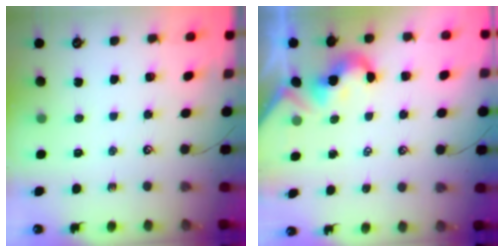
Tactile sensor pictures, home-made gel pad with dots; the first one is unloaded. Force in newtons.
{"total": 2.1, "press": 2.1, "slide": 0.3}